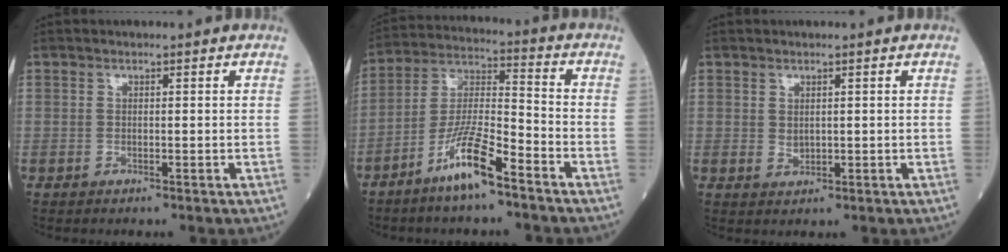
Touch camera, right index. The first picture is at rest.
{"total": 10.4, "force": [-6.7, 1.1, 7.8], "torque": [-0.161, -0.011, -0.132]}
{"total": 1.3, "force": [0.4, 0.9, 0.9], "torque": [-0.013, -0.005, 0.010]}